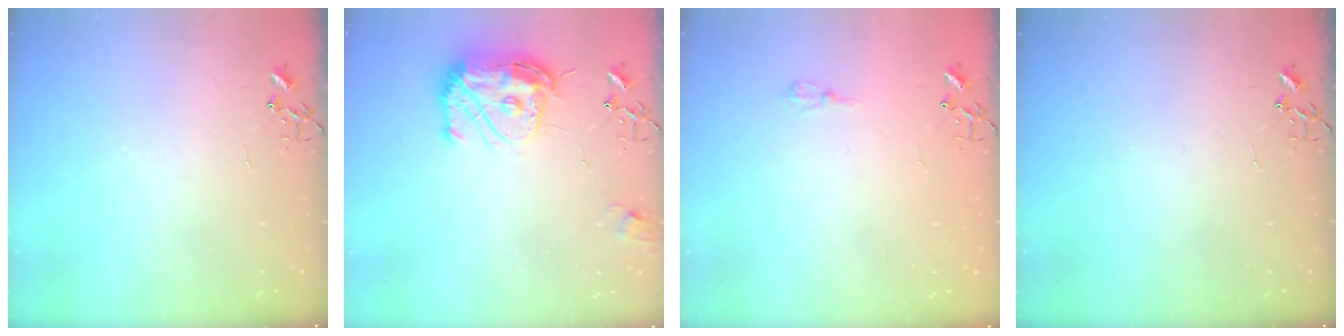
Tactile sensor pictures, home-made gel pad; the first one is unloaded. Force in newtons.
{"total": 16.6, "press": 16.5, "slide": 1.6}
{"total": 6.5, "press": 6.4, "slide": 0.8}
{"total": 0.0}